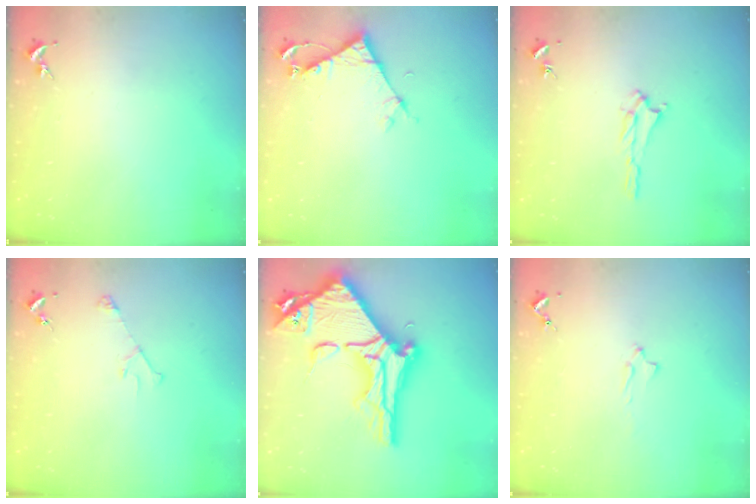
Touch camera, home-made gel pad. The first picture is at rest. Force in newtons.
{"total": 4.7, "press": 4.7, "slide": 0.3}
{"total": 1.2, "press": 1.1, "slide": 0.5}
{"total": 2.9, "press": 2.9, "slide": 0.3}
{"total": 15.4, "press": 15.3, "slide": 1.5}
{"total": 2.0, "press": 2.0, "slide": 0.4}